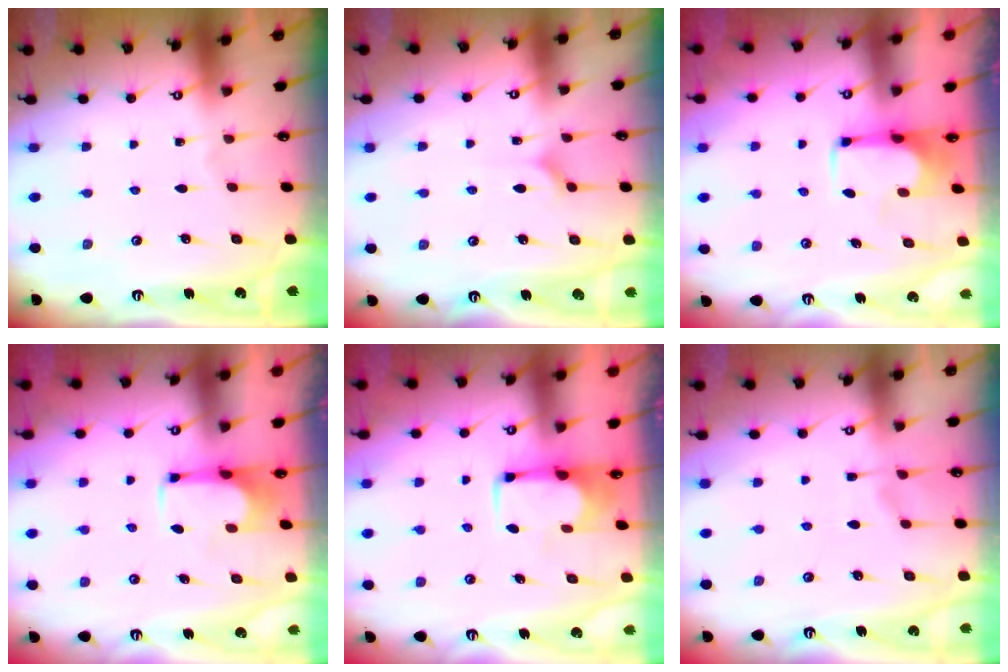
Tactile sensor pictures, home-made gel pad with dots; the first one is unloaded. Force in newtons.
{"total": 3.7, "press": 3.7, "slide": 0.4}
{"total": 0.9, "press": 0.3, "slide": 0.8}
{"total": 0.8, "press": 0.1, "slide": 0.8}
{"total": 1.8, "press": 1.7, "slide": 0.6}
{"total": 1.0, "press": 0.6, "slide": 0.8}